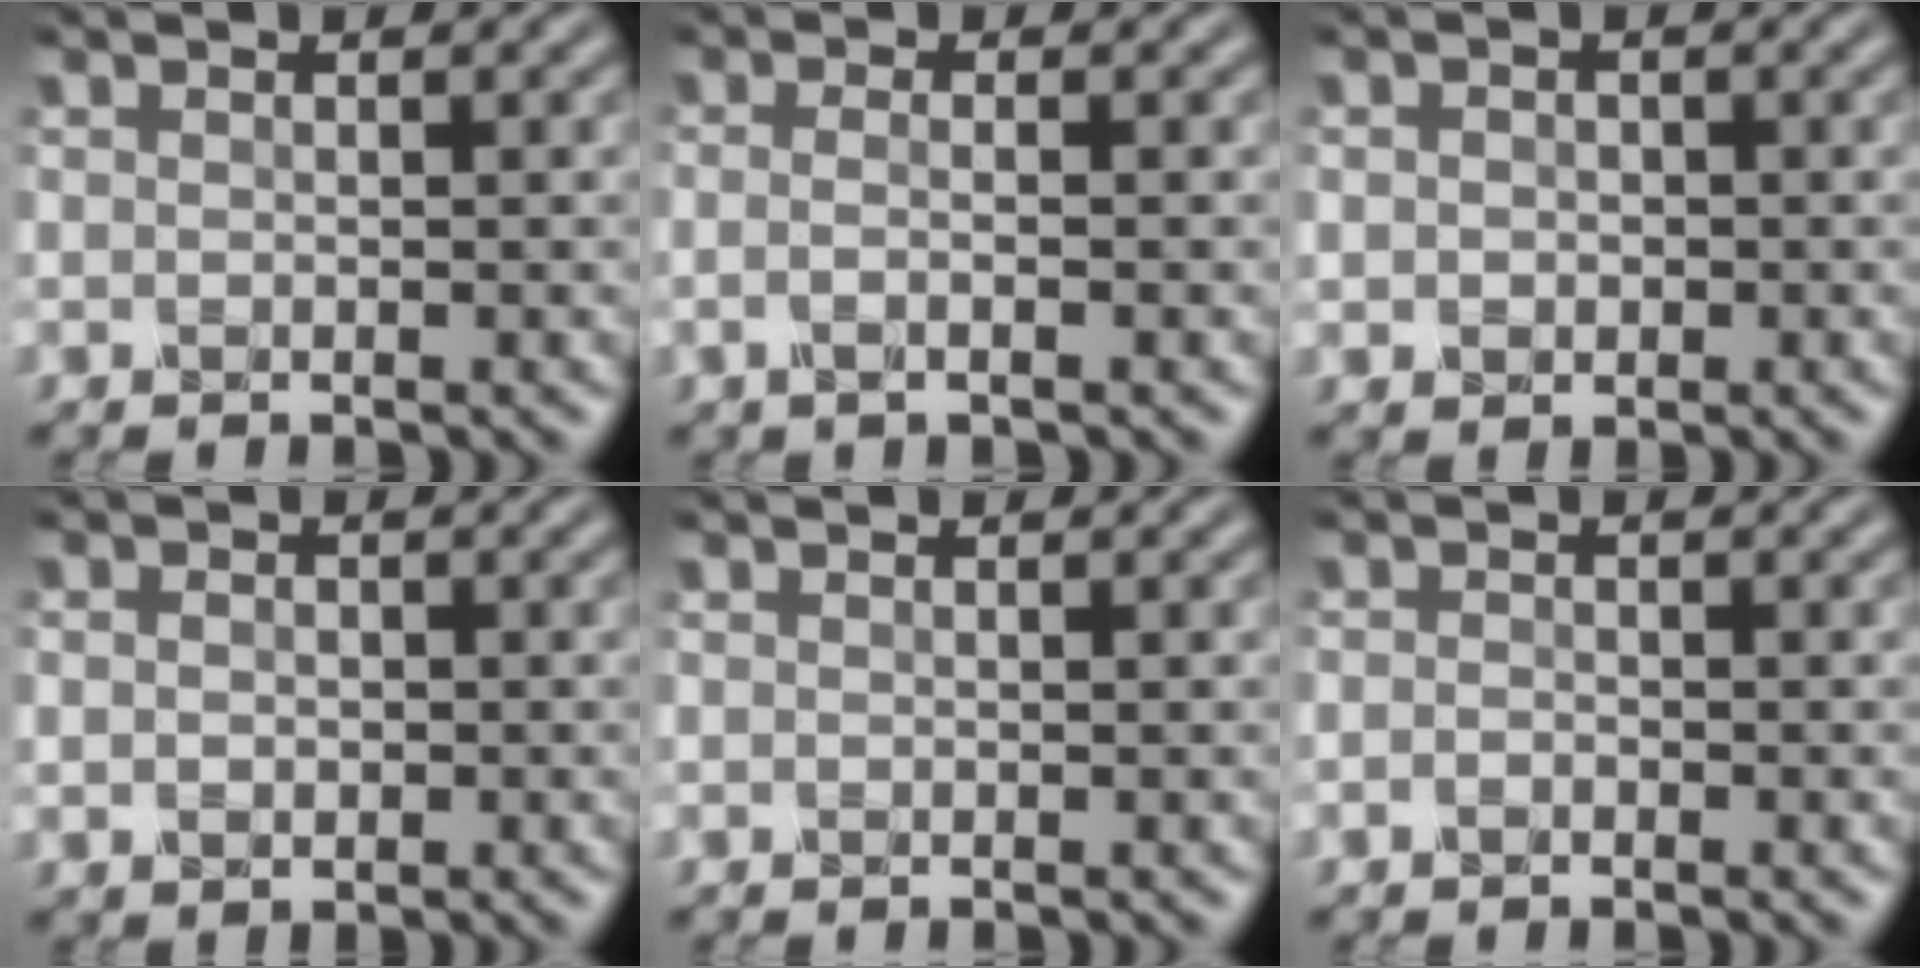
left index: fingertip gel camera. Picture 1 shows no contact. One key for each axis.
{"total": 2.1, "fx": -0.3, "fy": 0.9, "fz": 1.9, "tx": -0.026, "ty": -0.004, "tz": -0.017}
{"total": 1.4, "fx": 0.0, "fy": 1.3, "fz": 0.5, "tx": -0.006, "ty": -0.004, "tz": -0.001}
{"total": 1.6, "fx": 0.0, "fy": 1.3, "fz": 0.9, "tx": -0.016, "ty": -0.001, "tz": 0.000}
{"total": 0.0}
{"total": 0.7, "fx": -0.4, "fy": 0.4, "fz": 0.4, "tx": -0.009, "ty": -0.002, "tz": -0.010}